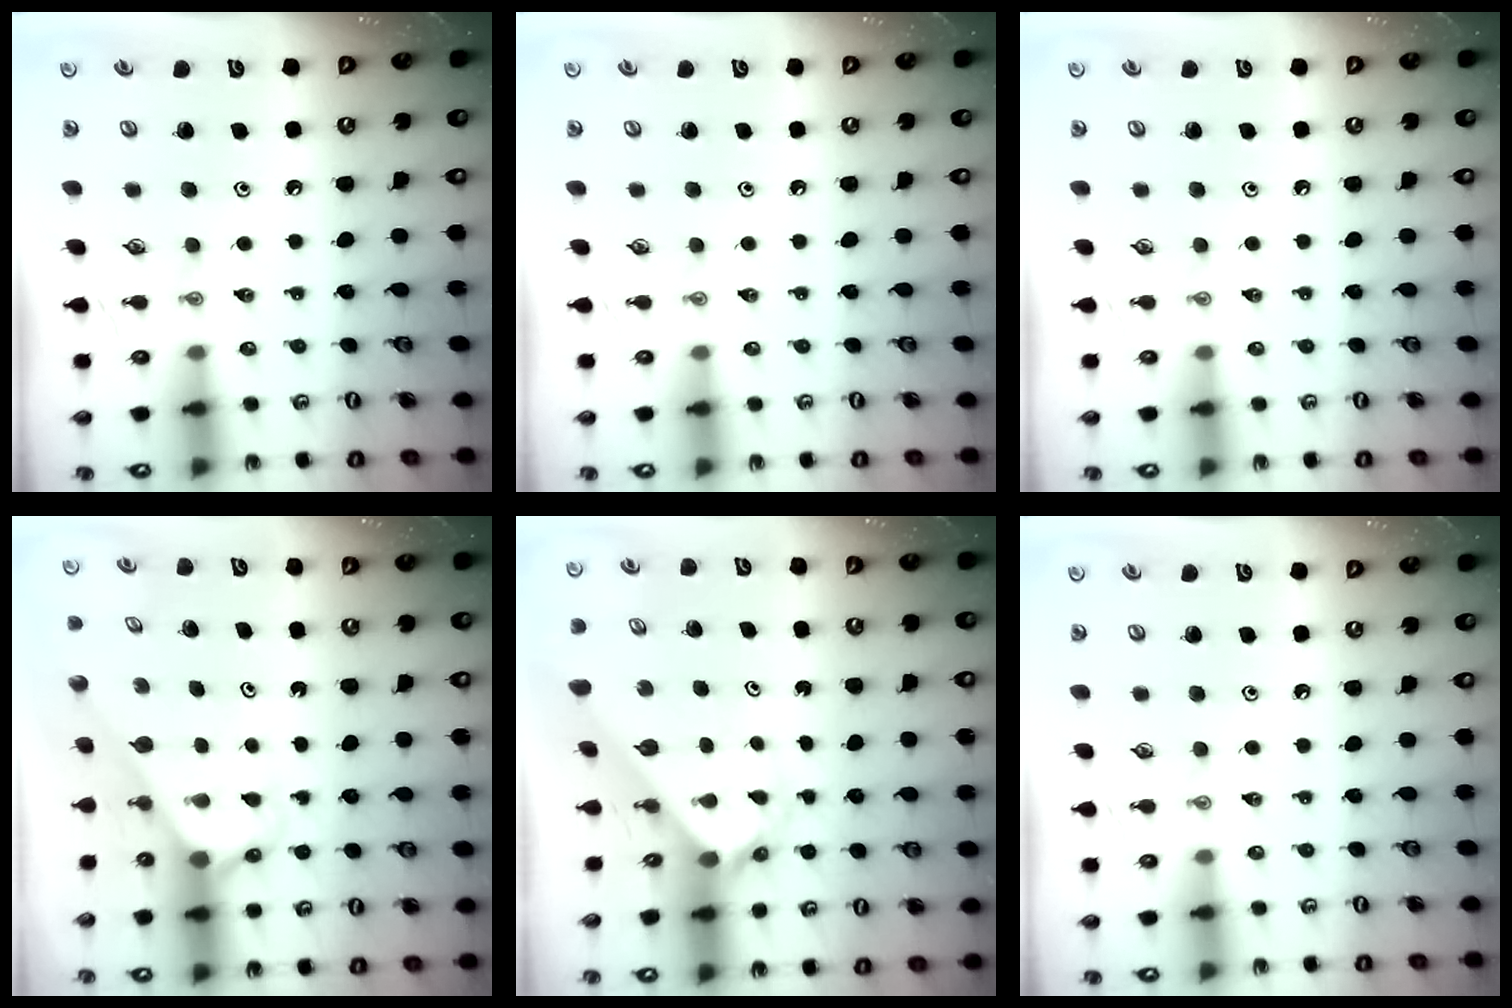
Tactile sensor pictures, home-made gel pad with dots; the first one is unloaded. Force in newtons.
{"total": 0.0}
{"total": 0.0}
{"total": 2.7, "press": 2.7, "slide": 0.2}
{"total": 2.4, "press": 2.4, "slide": 0.2}
{"total": 0.0}